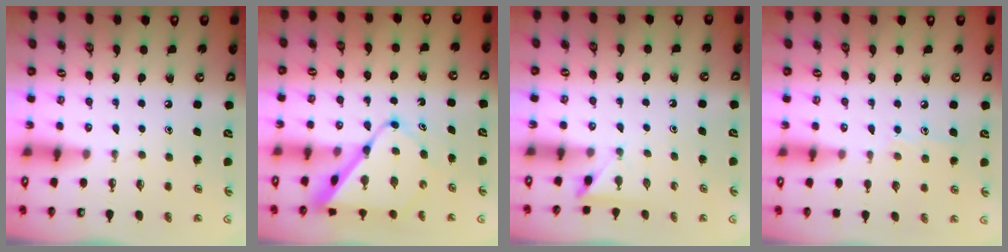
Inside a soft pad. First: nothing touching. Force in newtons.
{"total": 10.7, "press": 10.7, "slide": 0.9}
{"total": 2.7, "press": 2.7, "slide": 0.2}
{"total": 8.5, "press": 8.5, "slide": 0.7}